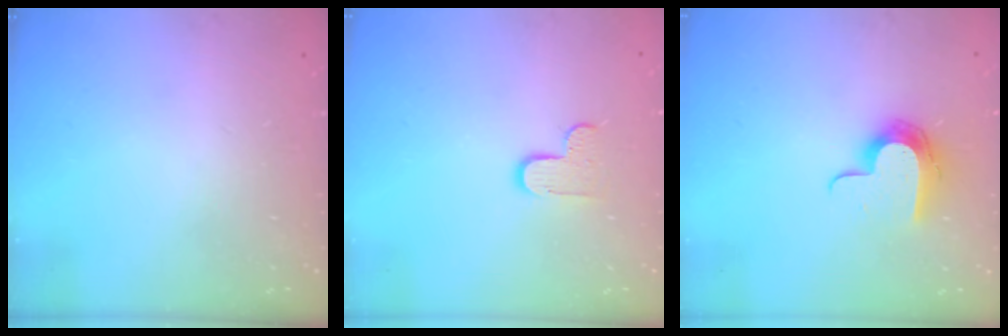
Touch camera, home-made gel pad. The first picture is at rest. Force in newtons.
{"total": 6.2, "press": 6.2, "slide": 0.3}
{"total": 12.1, "press": 12.1, "slide": 0.6}